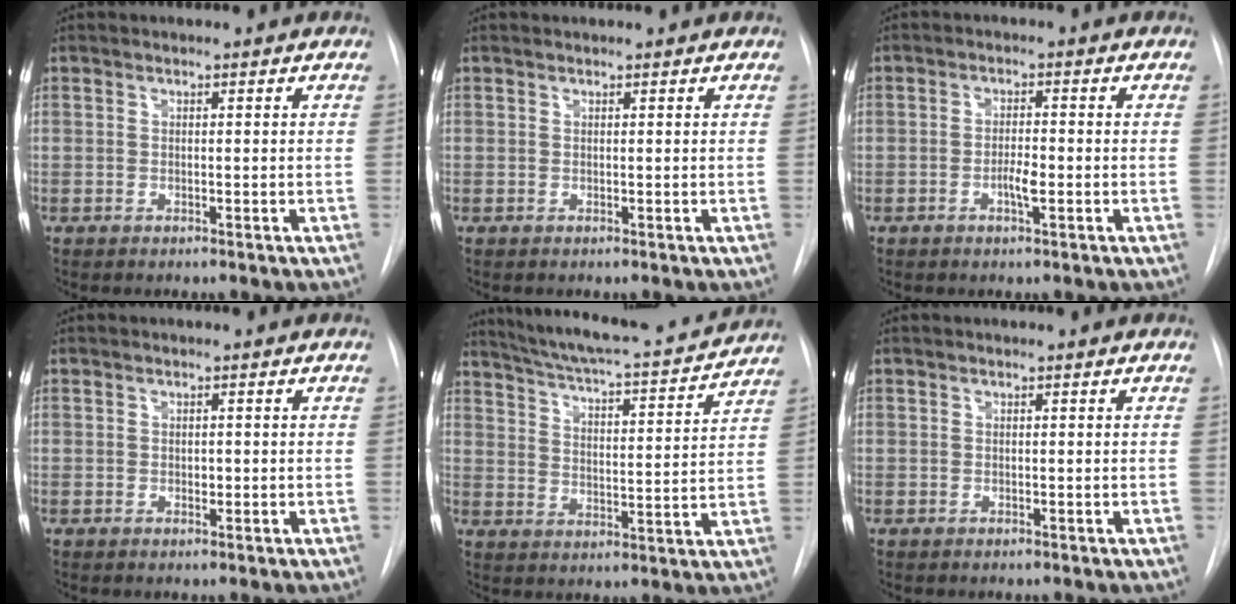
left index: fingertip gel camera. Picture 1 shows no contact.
{"total": 1.2, "force": [1.2, 0.0, 0.1], "torque": [-0.009, 0.015, 0.018]}
{"total": 2.5, "force": [-0.9, 0.4, 2.3], "torque": [-0.040, 0.001, -0.015]}
{"total": 0.7, "force": [-0.1, 0.5, 0.5], "torque": [-0.006, 0.001, -0.002]}
{"total": 19.3, "force": [17.8, 1.7, 7.3], "torque": [-0.118, -0.014, 0.247]}
{"total": 0.0}